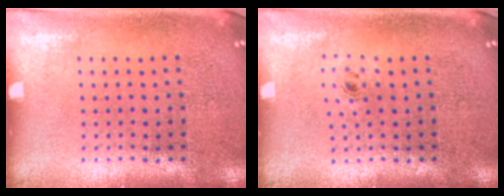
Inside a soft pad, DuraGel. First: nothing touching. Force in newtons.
{"total": 0.5, "press": 0.2, "slide": 0.5}